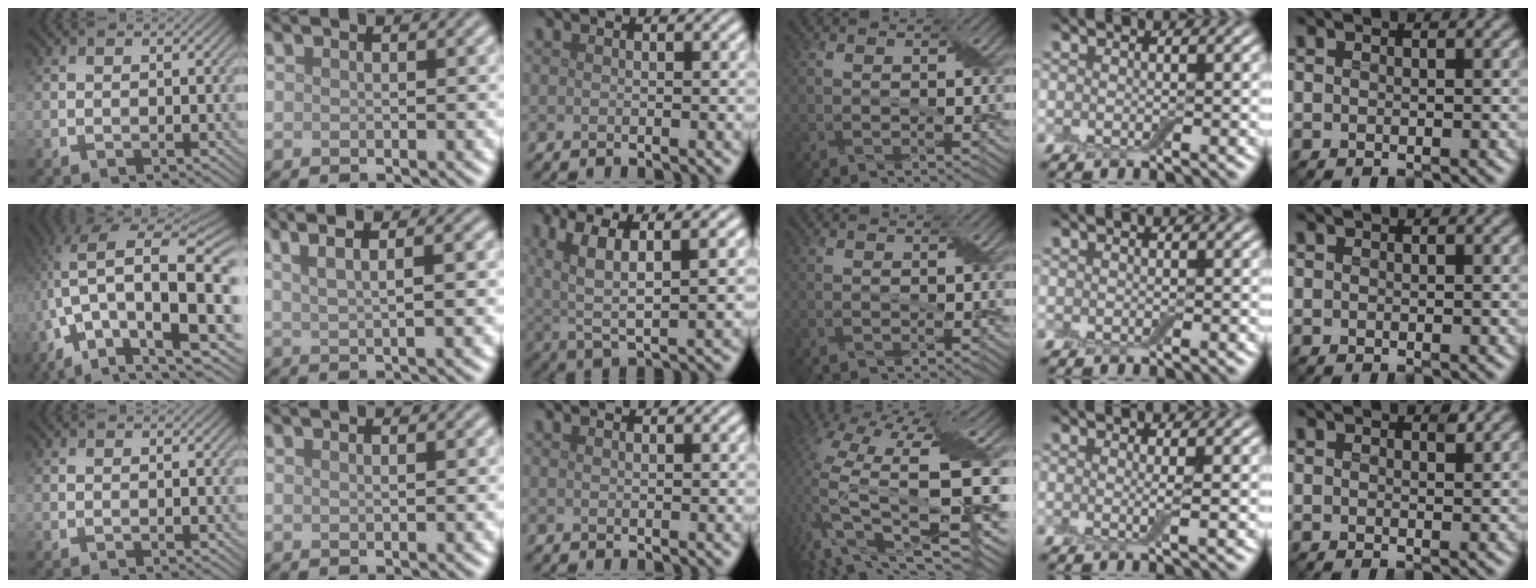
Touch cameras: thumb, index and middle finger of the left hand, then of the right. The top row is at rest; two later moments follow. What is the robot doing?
{"motion": "peel", "object": "bubble wrap"}